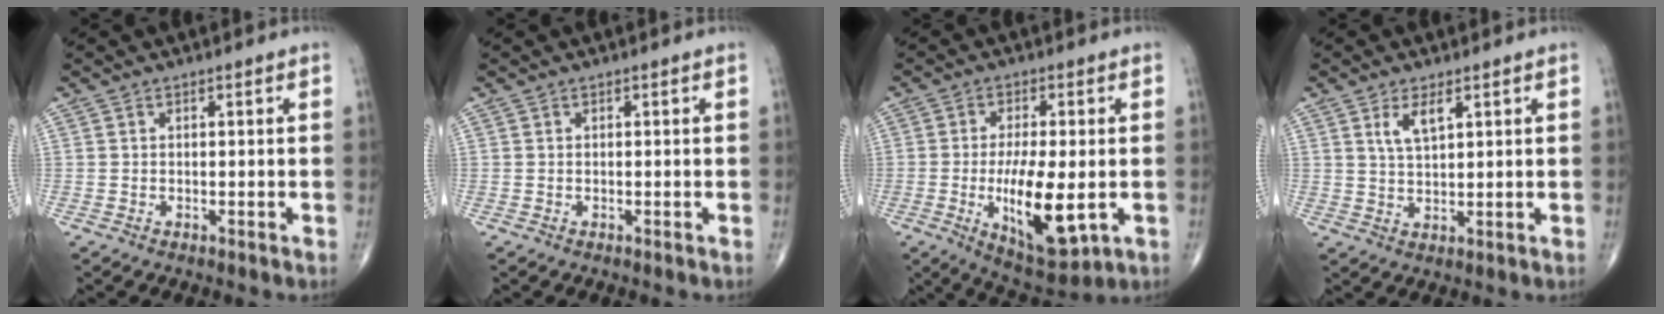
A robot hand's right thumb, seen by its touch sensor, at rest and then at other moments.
{"total": 0.0}
{"total": 13.8, "force": [-2.5, 5.1, 12.6], "torque": [-0.205, -0.018, -0.031]}
{"total": 4.3, "force": [2.2, 1.6, 3.3], "torque": [-0.062, -0.010, 0.045]}